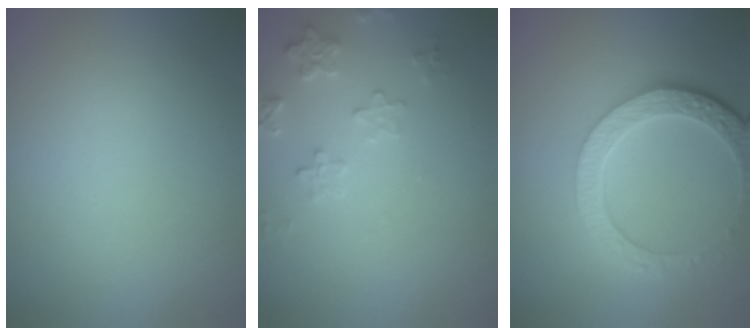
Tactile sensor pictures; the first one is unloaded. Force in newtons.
{"total": 2.5, "press": 2.4, "slide": 0.6}
{"total": 5.6, "press": 4.3, "slide": 3.6}